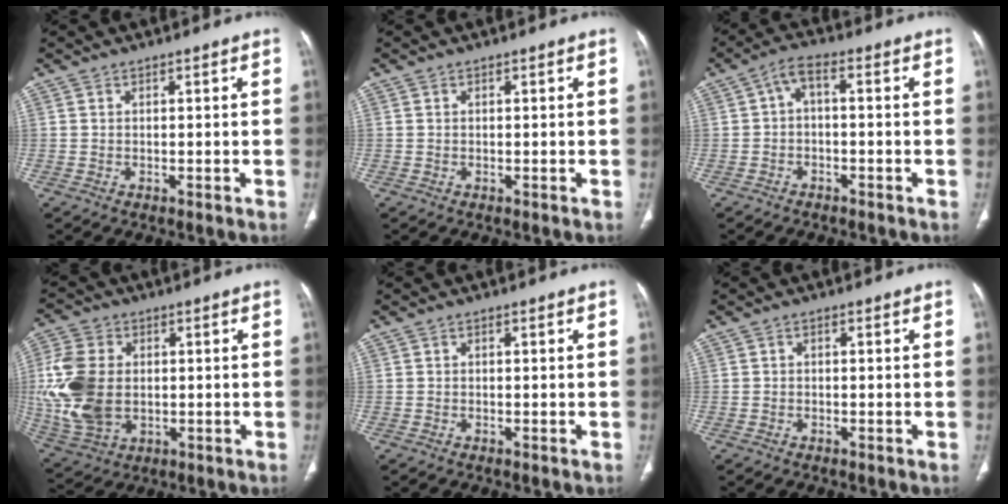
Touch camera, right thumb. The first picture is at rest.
{"total": 0.0}
{"total": 3.7, "force": [-0.7, 1.7, 3.2], "torque": [-0.055, 0.025, -0.021]}
{"total": 15.6, "force": [0.1, 10.8, 11.2], "torque": [-0.247, -0.003, 0.014]}
{"total": 0.0}
{"total": 0.5, "force": [-0.2, 0.3, 0.4], "torque": [-0.004, 0.002, -0.009]}